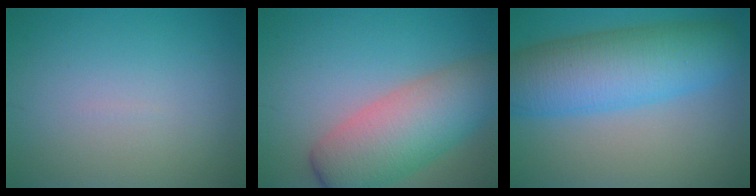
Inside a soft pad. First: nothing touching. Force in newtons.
{"total": 8.5, "press": 8.5, "slide": 0.3}
{"total": 9.8, "press": 9.8, "slide": 0.1}